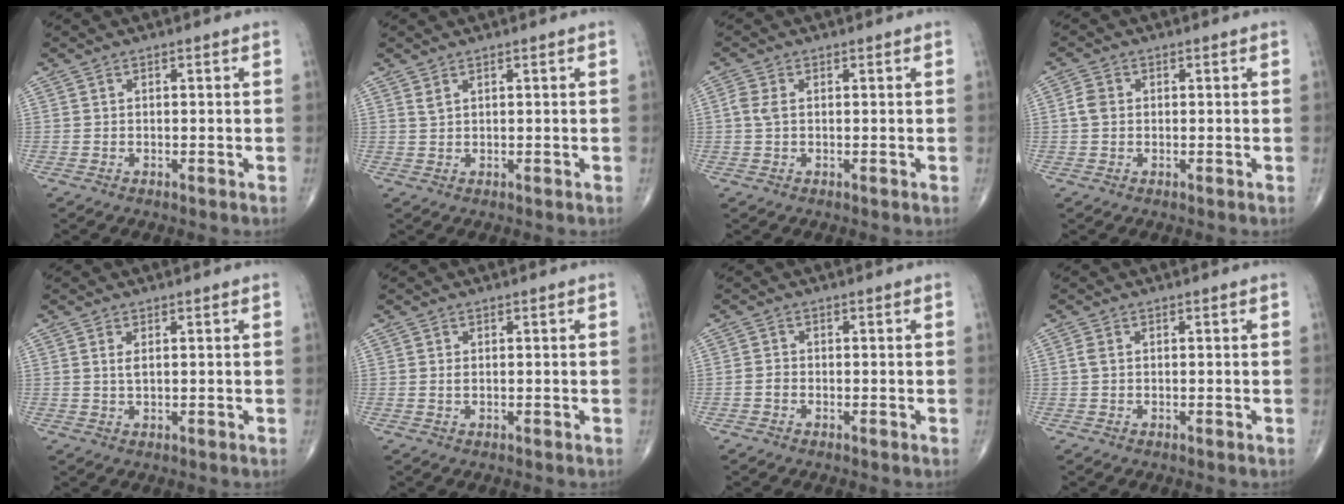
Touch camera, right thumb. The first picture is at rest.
{"total": 1.1, "force": [0.8, 0.3, 0.7], "torque": [-0.013, 0.001, 0.019]}
{"total": 2.3, "force": [0.3, 1.3, 1.9], "torque": [-0.056, 0.007, 0.004]}
{"total": 2.5, "force": [0.2, 2.0, 1.5], "torque": [-0.030, 0.006, 0.000]}
{"total": 1.6, "force": [0.5, 0.6, 1.4], "torque": [-0.031, -0.003, 0.014]}
{"total": 0.7, "force": [0.1, 0.3, 0.6], "torque": [-0.014, 0.000, 0.004]}
{"total": 1.1, "force": [-0.5, 0.7, 0.6], "torque": [-0.011, 0.003, -0.012]}
{"total": 1.1, "force": [0.2, 0.7, 0.8], "torque": [-0.023, 0.005, 0.004]}